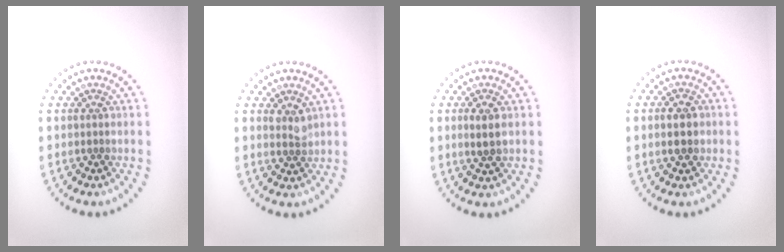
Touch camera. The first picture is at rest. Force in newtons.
{"total": 1.5, "press": 1.3, "slide": 0.9}
{"total": 1.3, "press": 1.3, "slide": 0.5}
{"total": 2.4, "press": 2.4, "slide": 0.2}